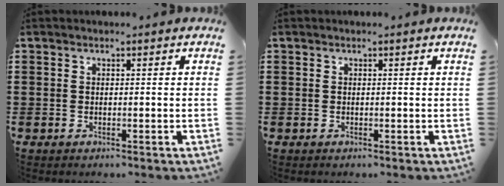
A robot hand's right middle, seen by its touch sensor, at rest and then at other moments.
{"total": 0.0}